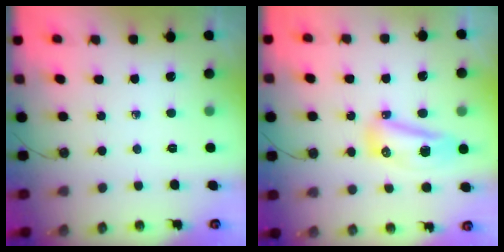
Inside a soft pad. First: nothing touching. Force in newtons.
{"total": 19.4, "press": 12.1, "slide": 15.2}